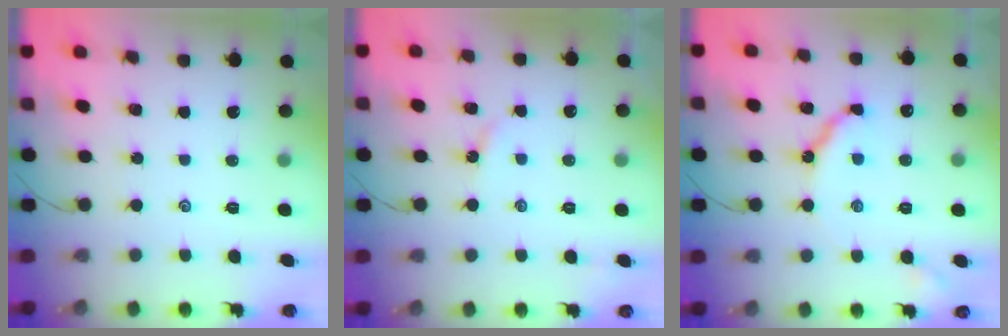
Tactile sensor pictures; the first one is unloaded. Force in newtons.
{"total": 2.3, "press": 2.3, "slide": 0.4}
{"total": 9.4, "press": 9.3, "slide": 1.0}